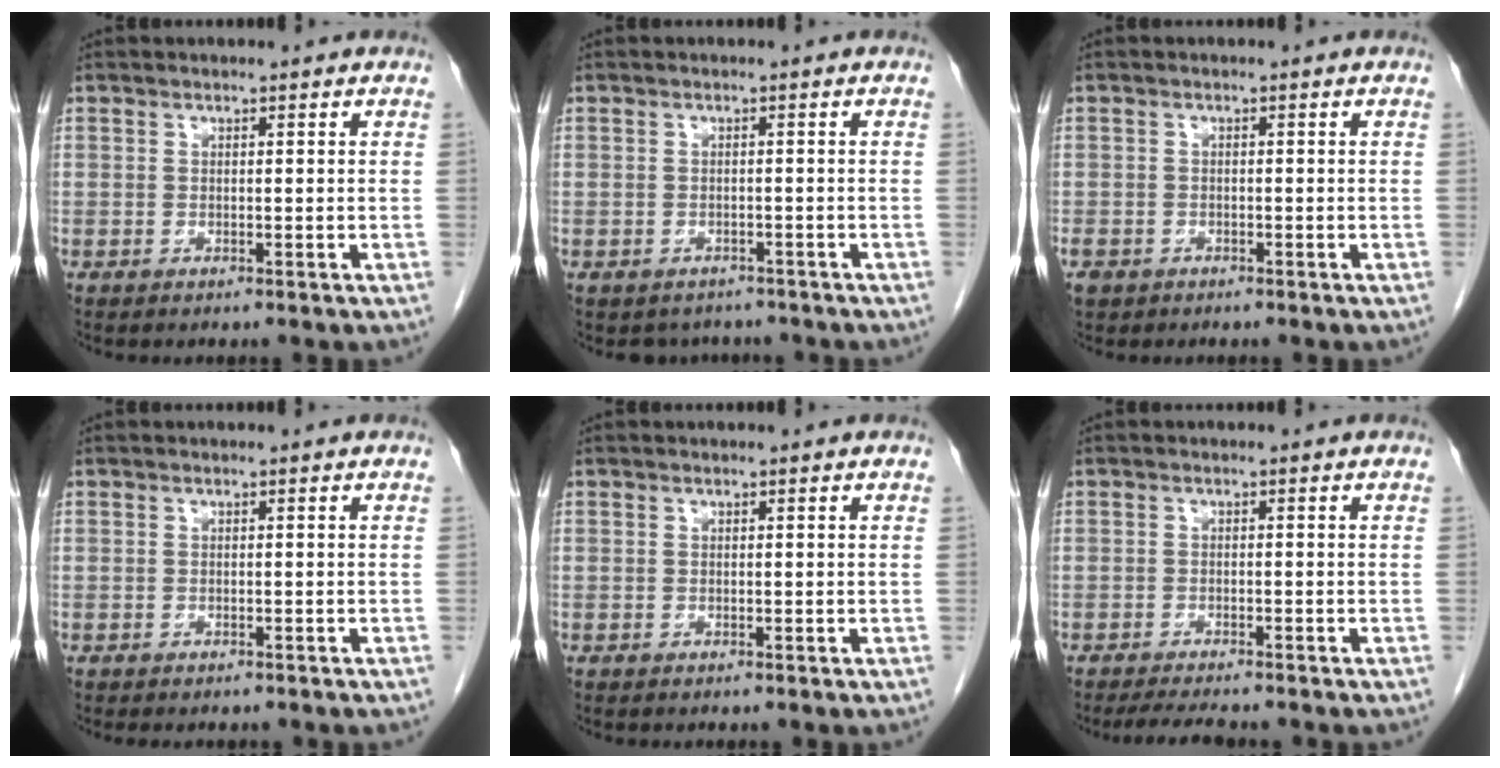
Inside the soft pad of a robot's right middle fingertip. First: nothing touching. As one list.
[{"total": 3.5, "force": [-3.1, 1.8, 0.0], "torque": [0.000, 0.007, -0.041]}, {"total": 2.8, "force": [-1.9, 1.9, 0.8], "torque": [-0.018, 0.000, -0.030]}, {"total": 2.5, "force": [-2.1, 0.9, 0.9], "torque": [-0.014, -0.004, -0.022]}, {"total": 0.0}, {"total": 4.4, "force": [-3.9, 0.4, 2.0], "torque": [-0.033, -0.012, -0.062]}]